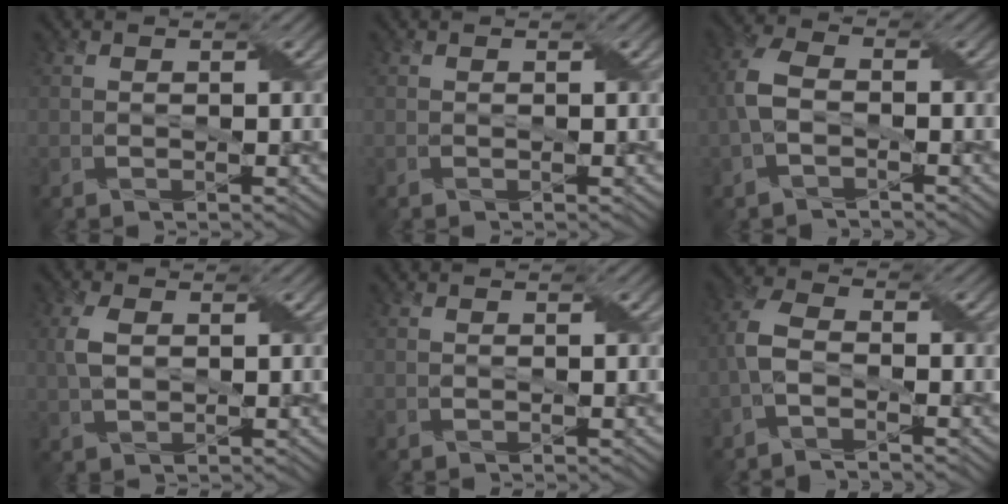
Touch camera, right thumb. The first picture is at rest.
{"total": 0.0}
{"total": 5.1, "force": [-1.3, 3.2, 3.7], "torque": [-0.101, 0.005, -0.033]}
{"total": 3.4, "force": [0.6, 2.0, 2.7], "torque": [-0.070, 0.005, 0.011]}
{"total": 0.0}
{"total": 4.3, "force": [-2.0, 2.1, 3.2], "torque": [-0.082, 0.008, -0.049]}